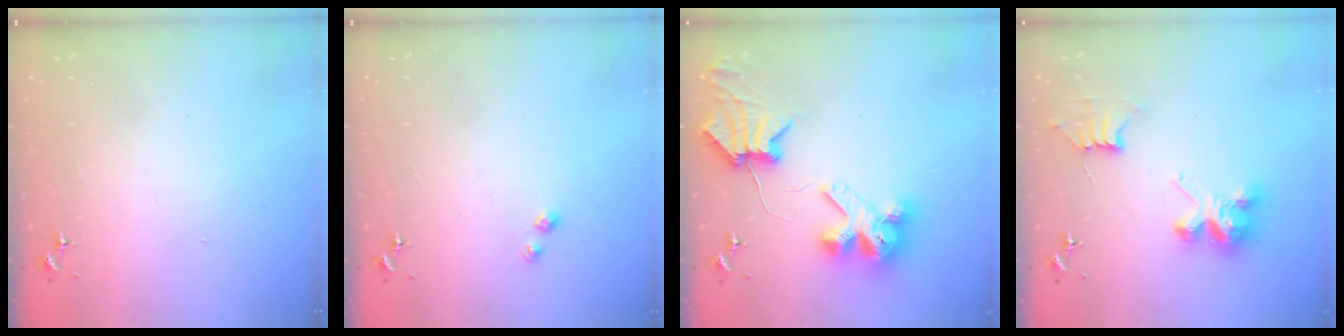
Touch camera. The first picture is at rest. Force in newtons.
{"total": 2.6, "press": 2.6, "slide": 0.4}
{"total": 9.4, "press": 9.4, "slide": 1.2}
{"total": 9.5, "press": 9.5, "slide": 0.7}